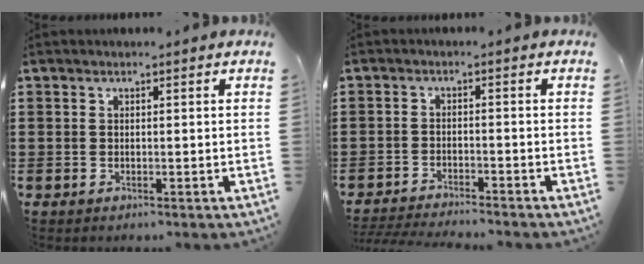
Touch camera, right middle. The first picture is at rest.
{"total": 3.0, "force": [-3.0, -0.1, 0.4], "torque": [-0.016, -0.003, -0.065]}